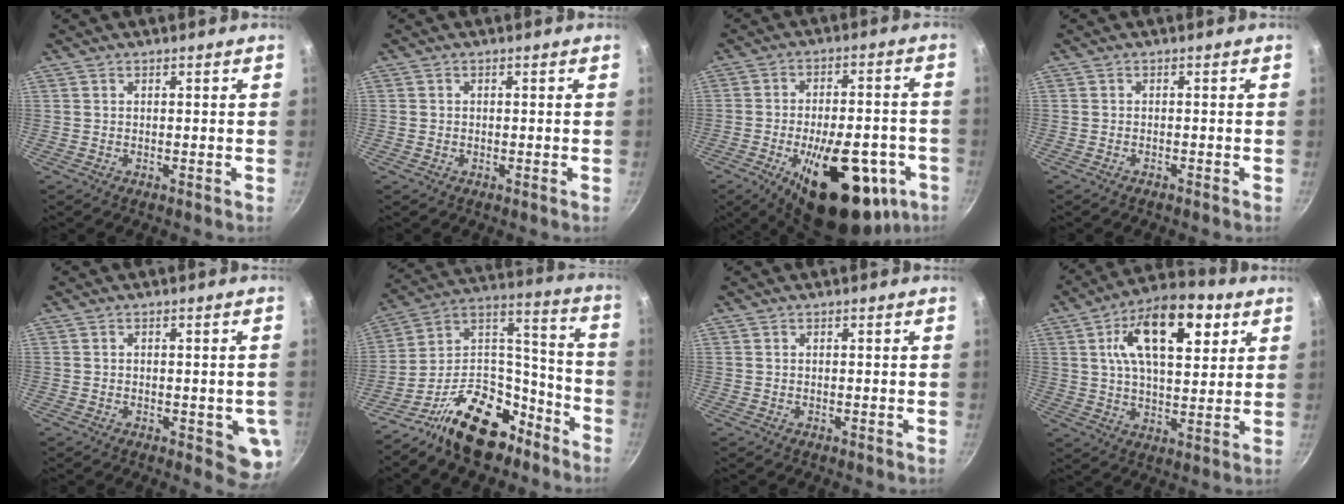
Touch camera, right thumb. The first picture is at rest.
{"total": 0.6, "force": [-0.2, 0.5, 0.2], "torque": [-0.003, 0.001, -0.005]}
{"total": 25.0, "force": [-9.8, 11.7, 19.9], "torque": [-0.249, 0.025, -0.125]}
{"total": 0.6, "force": [-0.6, 0.2, 0.2], "torque": [-0.011, 0.007, -0.012]}
{"total": 6.7, "force": [-1.4, 3.0, 5.8], "torque": [-0.044, -0.003, -0.017]}
{"total": 19.9, "force": [-12.8, 10.9, 10.6], "torque": [-0.122, 0.124, -0.217]}
{"total": 0.0}
{"total": 18.1, "force": [6.7, 9.1, 14.2], "torque": [-0.198, -0.012, 0.098]}